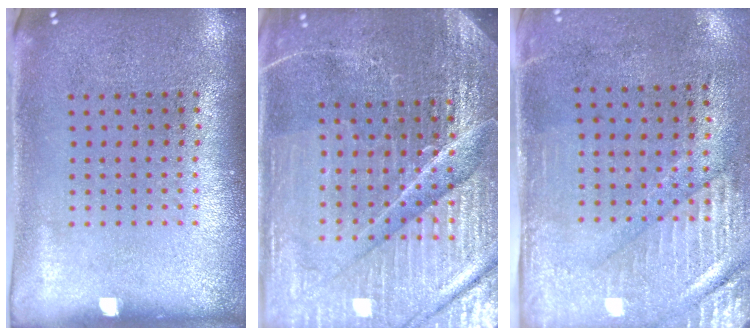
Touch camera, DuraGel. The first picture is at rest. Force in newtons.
{"total": 6.0, "press": 5.4, "slide": 2.6}
{"total": 2.9, "press": 2.5, "slide": 1.5}